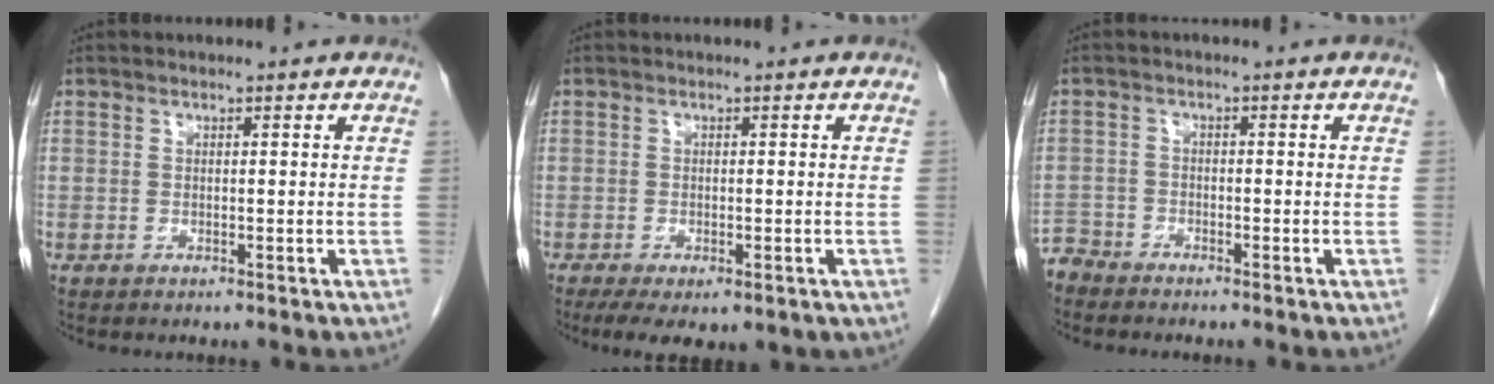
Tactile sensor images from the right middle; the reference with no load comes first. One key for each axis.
{"total": 7.3, "fx": -4.1, "fy": 3.4, "fz": 5.0, "tx": -0.080, "ty": -0.014, "tz": -0.057}
{"total": 3.0, "fx": -2.9, "fy": 0.5, "fz": -0.5, "tx": 0.013, "ty": -0.007, "tz": -0.058}